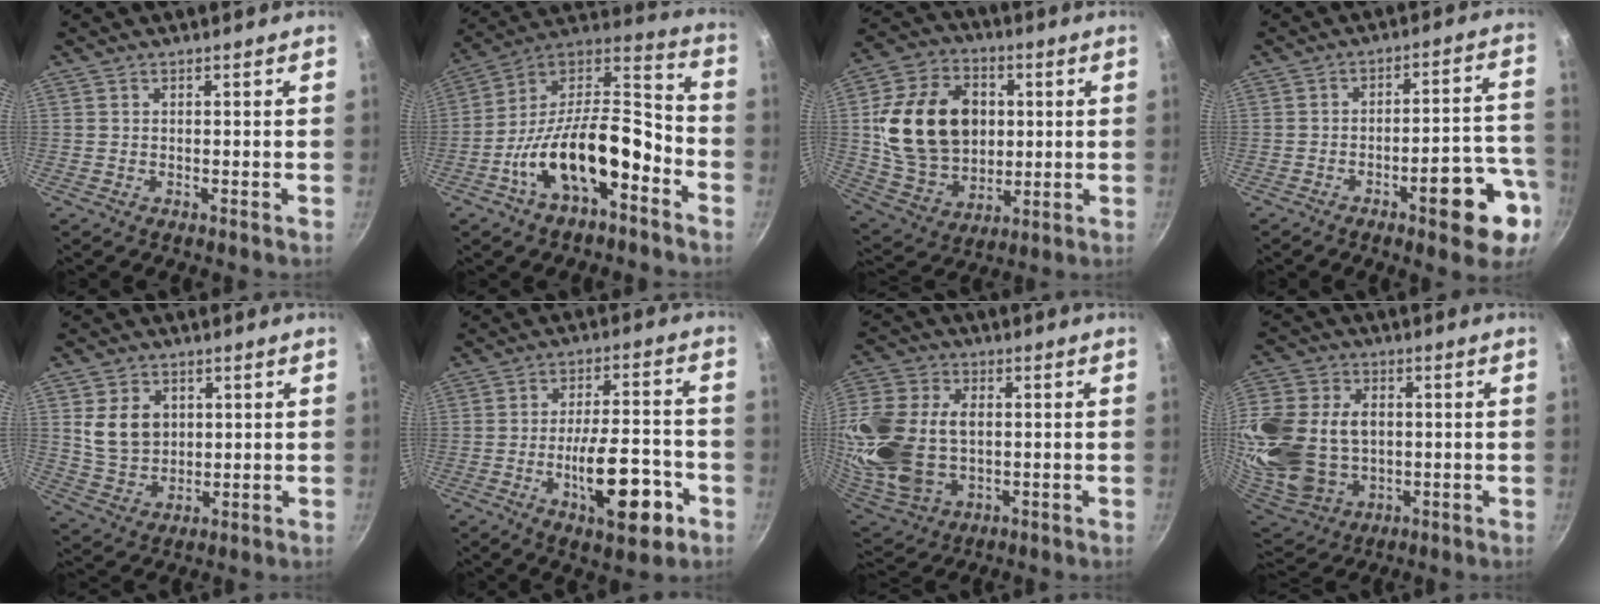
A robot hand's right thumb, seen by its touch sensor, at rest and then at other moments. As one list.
[{"total": 20.9, "force": [-8.6, 9.6, 16.4], "torque": [-0.253, 0.069, -0.163]}, {"total": 21.8, "force": [2.7, 16.3, 14.3], "torque": [-0.229, 0.003, 0.053]}, {"total": 12.9, "force": [-5.8, 4.0, 10.8], "torque": [-0.117, 0.048, -0.075]}, {"total": 8.9, "force": [2.0, 7.0, 5.1], "torque": [-0.073, -0.014, 0.045]}, {"total": 15.6, "force": [-6.0, 5.8, 13.2], "torque": [-0.179, 0.033, -0.084]}, {"total": 25.3, "force": [1.1, 17.7, 18.0], "torque": [-0.410, 0.010, 0.029]}, {"total": 27.0, "force": [1.2, 20.3, 17.8], "torque": [-0.405, 0.016, 0.037]}]